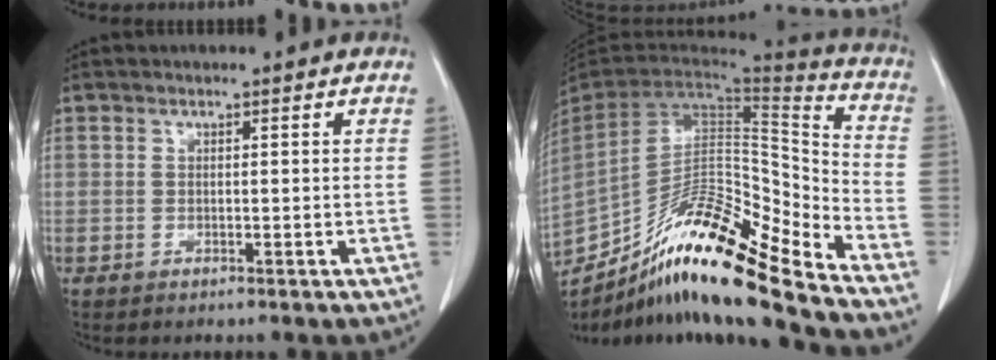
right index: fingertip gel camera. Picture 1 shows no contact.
{"total": 23.1, "force": [-18.6, 0.8, 13.7], "torque": [-0.243, -0.016, -0.331]}